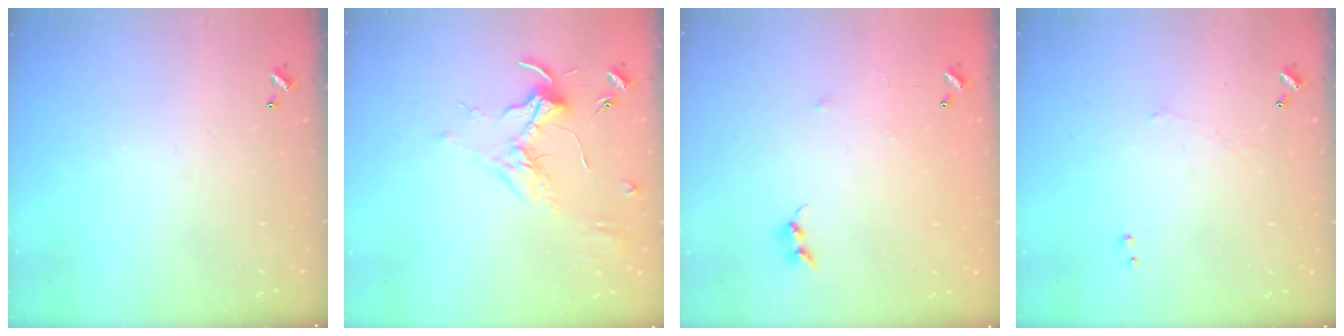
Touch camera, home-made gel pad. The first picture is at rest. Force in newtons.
{"total": 1.7, "press": 1.5, "slide": 0.7}
{"total": 5.1, "press": 5.0, "slide": 0.7}
{"total": 0.9, "press": 0.7, "slide": 0.5}